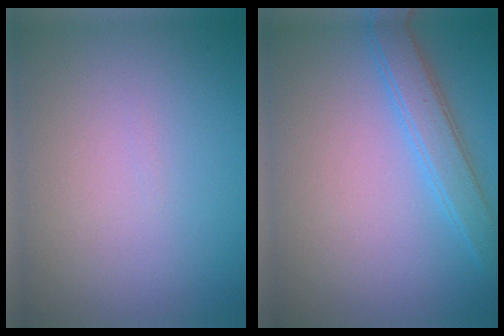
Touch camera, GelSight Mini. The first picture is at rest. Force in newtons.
{"total": 3.0, "press": 3.0, "slide": 0.0}